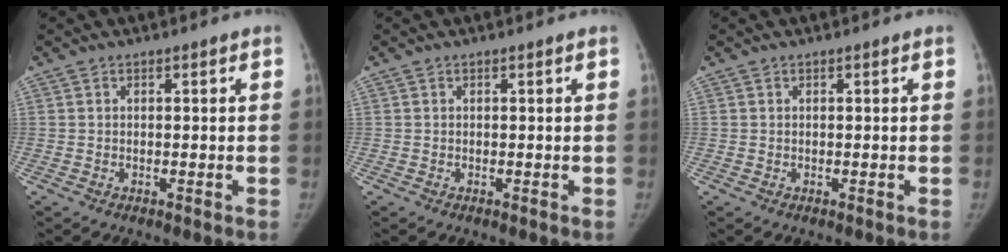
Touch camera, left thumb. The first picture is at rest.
{"total": 0.0}
{"total": 0.0}